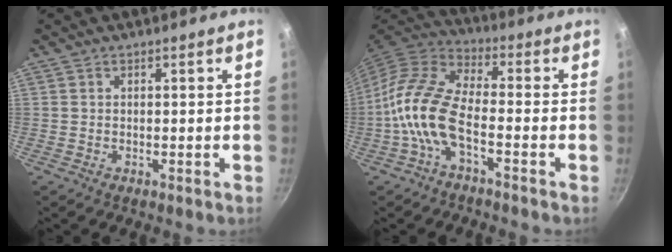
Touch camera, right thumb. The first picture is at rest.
{"total": 12.0, "force": [-3.9, 5.4, 10.0], "torque": [-0.201, 0.036, -0.092]}